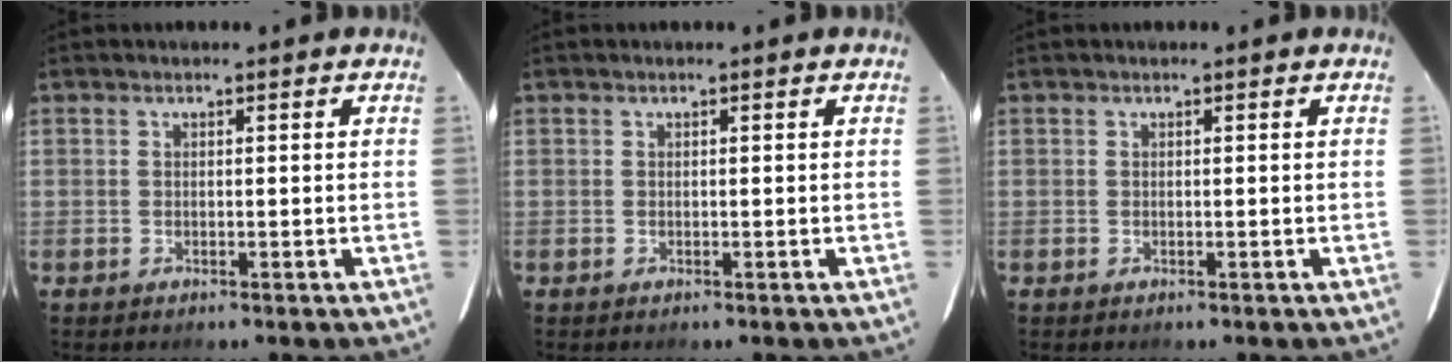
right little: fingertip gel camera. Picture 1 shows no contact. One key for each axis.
{"total": 0.0}
{"total": 0.0}